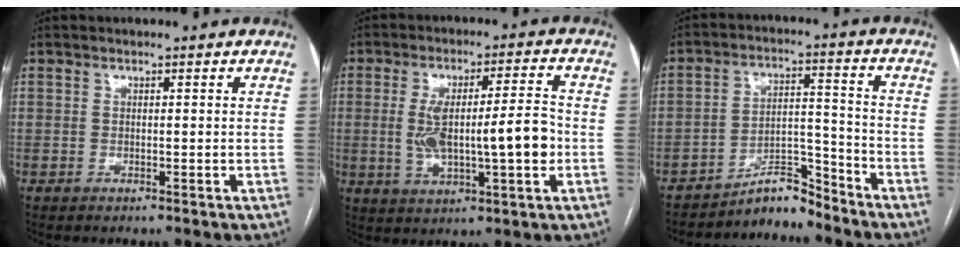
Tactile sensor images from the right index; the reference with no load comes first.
{"total": 11.9, "force": [-1.0, 2.3, 11.6], "torque": [-0.206, 0.020, -0.009]}
{"total": 6.3, "force": [-6.1, 1.1, 1.0], "torque": [-0.010, 0.032, -0.102]}